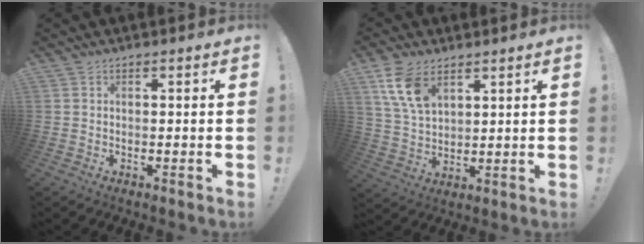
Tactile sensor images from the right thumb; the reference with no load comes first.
{"total": 10.7, "force": [6.0, 6.1, 6.5], "torque": [-0.124, -0.019, 0.117]}